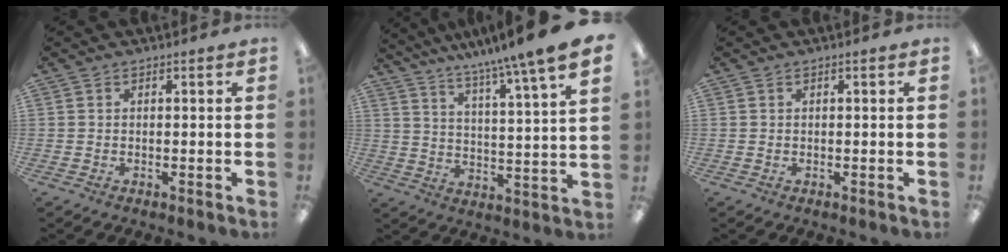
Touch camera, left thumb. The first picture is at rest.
{"total": 10.2, "force": [9.1, -0.9, 4.6], "torque": [-0.089, -0.079, 0.145]}
{"total": 0.0}